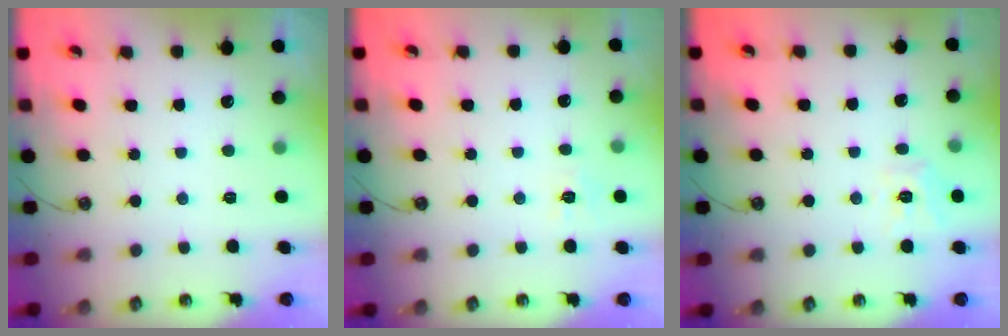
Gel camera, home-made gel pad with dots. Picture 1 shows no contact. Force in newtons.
{"total": 6.7, "press": 6.7, "slide": 0.8}
{"total": 9.4, "press": 9.3, "slide": 0.8}